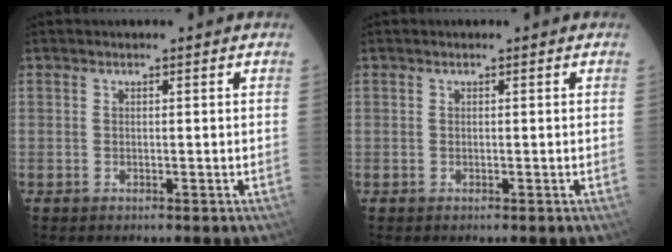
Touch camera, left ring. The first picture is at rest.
{"total": 0.0}